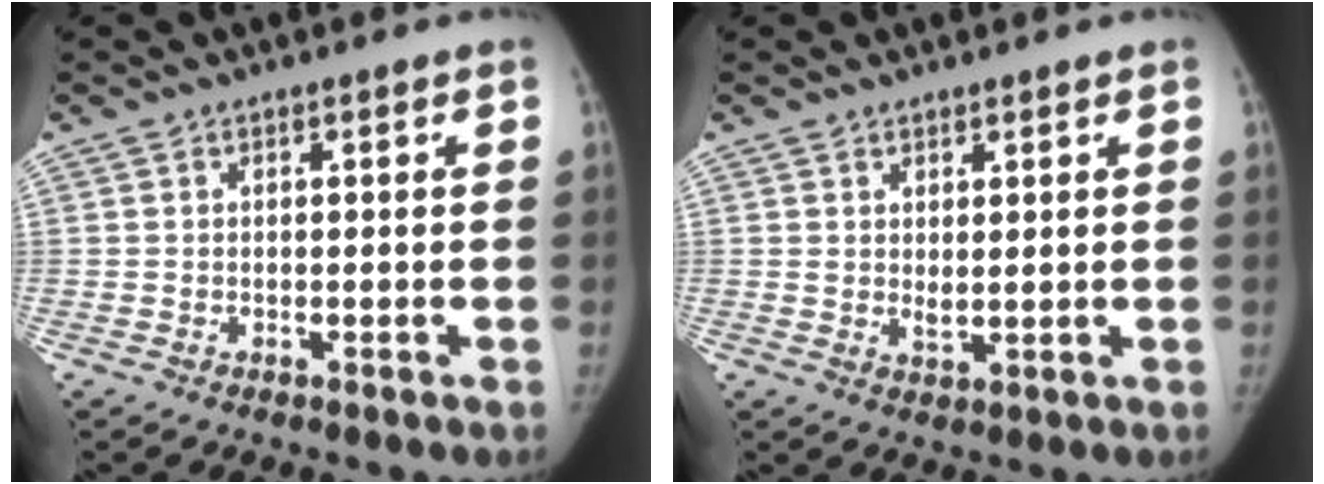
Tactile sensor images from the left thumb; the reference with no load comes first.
{"total": 2.6, "force": [0.9, 1.1, 2.1], "torque": [-0.035, -0.014, 0.021]}